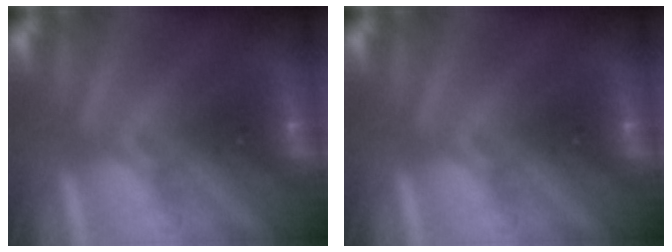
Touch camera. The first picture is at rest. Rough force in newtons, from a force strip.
{"total": 0.0}